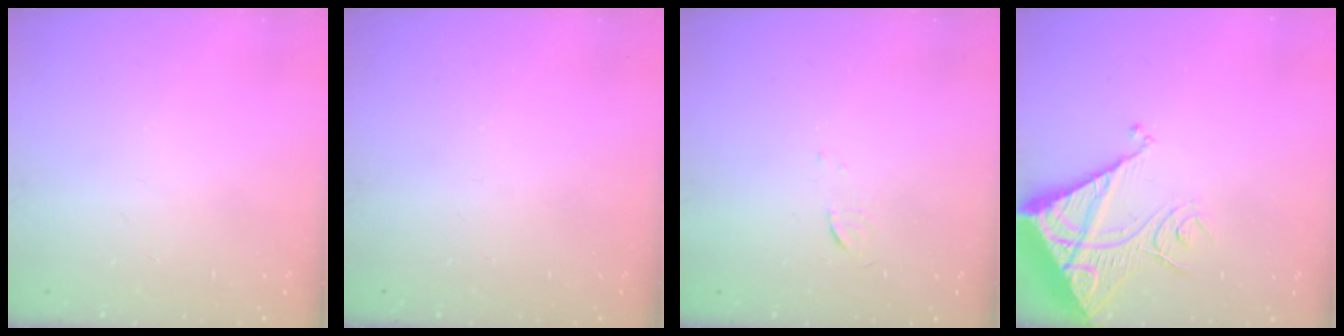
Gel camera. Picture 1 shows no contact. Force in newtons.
{"total": 0.0}
{"total": 3.4, "press": 3.4, "slide": 0.3}
{"total": 13.1, "press": 13.0, "slide": 1.5}